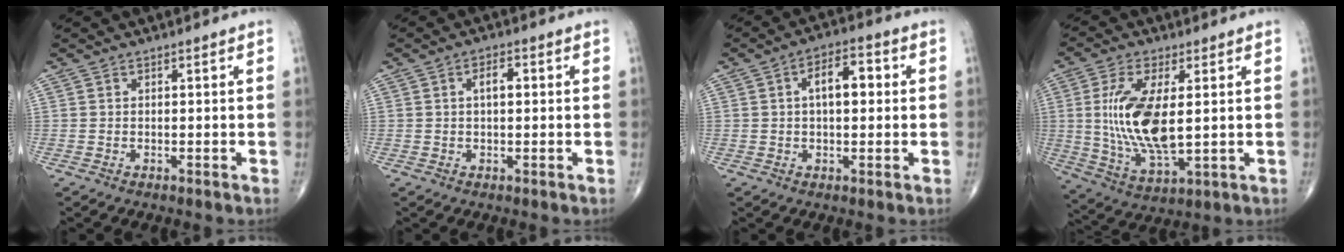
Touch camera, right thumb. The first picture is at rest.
{"total": 3.2, "force": [0.5, 1.5, 2.7], "torque": [-0.043, 0.007, 0.006]}
{"total": 7.4, "force": [1.1, 3.7, 6.3], "torque": [-0.087, 0.018, 0.011]}
{"total": 15.1, "force": [1.4, 6.2, 13.6], "torque": [-0.275, -0.021, 0.037]}